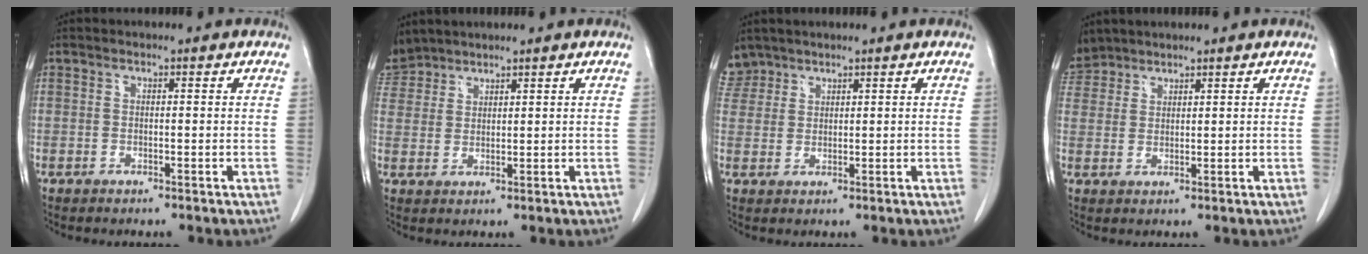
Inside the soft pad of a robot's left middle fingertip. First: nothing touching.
{"total": 5.0, "force": [4.7, 1.7, -0.1], "torque": [-0.002, 0.014, 0.098]}
{"total": 3.7, "force": [3.2, 1.8, -0.3], "torque": [0.009, 0.009, 0.066]}
{"total": 5.0, "force": [4.5, 2.1, 0.1], "torque": [-0.004, 0.013, 0.093]}